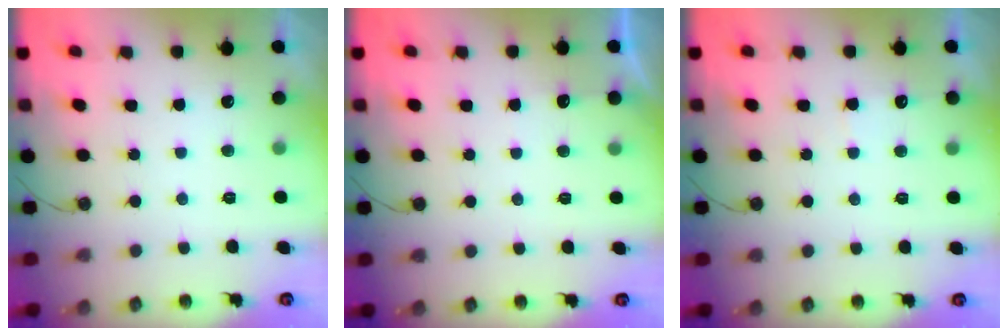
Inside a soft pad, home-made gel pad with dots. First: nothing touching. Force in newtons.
{"total": 2.7, "press": 2.7, "slide": 0.3}
{"total": 5.3, "press": 5.3, "slide": 0.7}